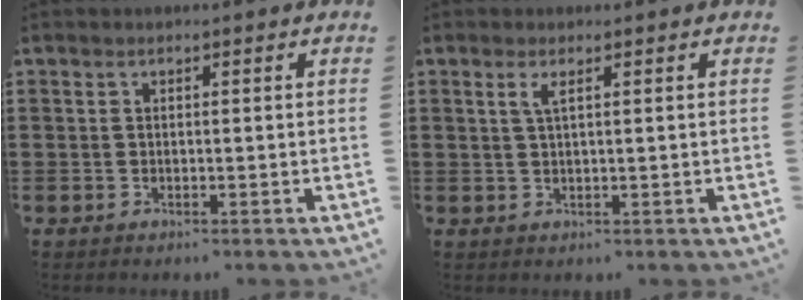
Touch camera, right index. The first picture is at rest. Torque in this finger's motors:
{"motor_torque": [0.18, -0.14, 0.18, 0.06]}